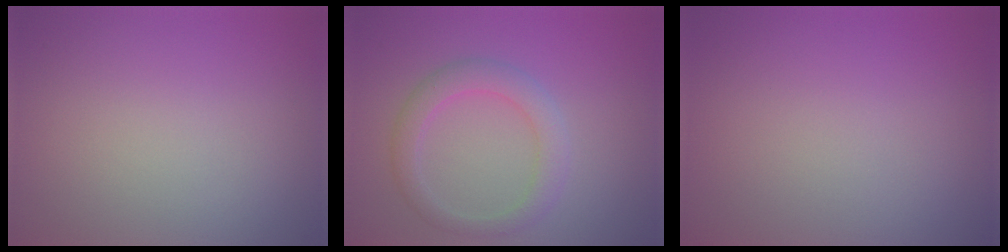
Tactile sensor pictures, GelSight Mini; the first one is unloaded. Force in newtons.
{"total": 2.9, "press": 2.9, "slide": 0.2}
{"total": 0.0}